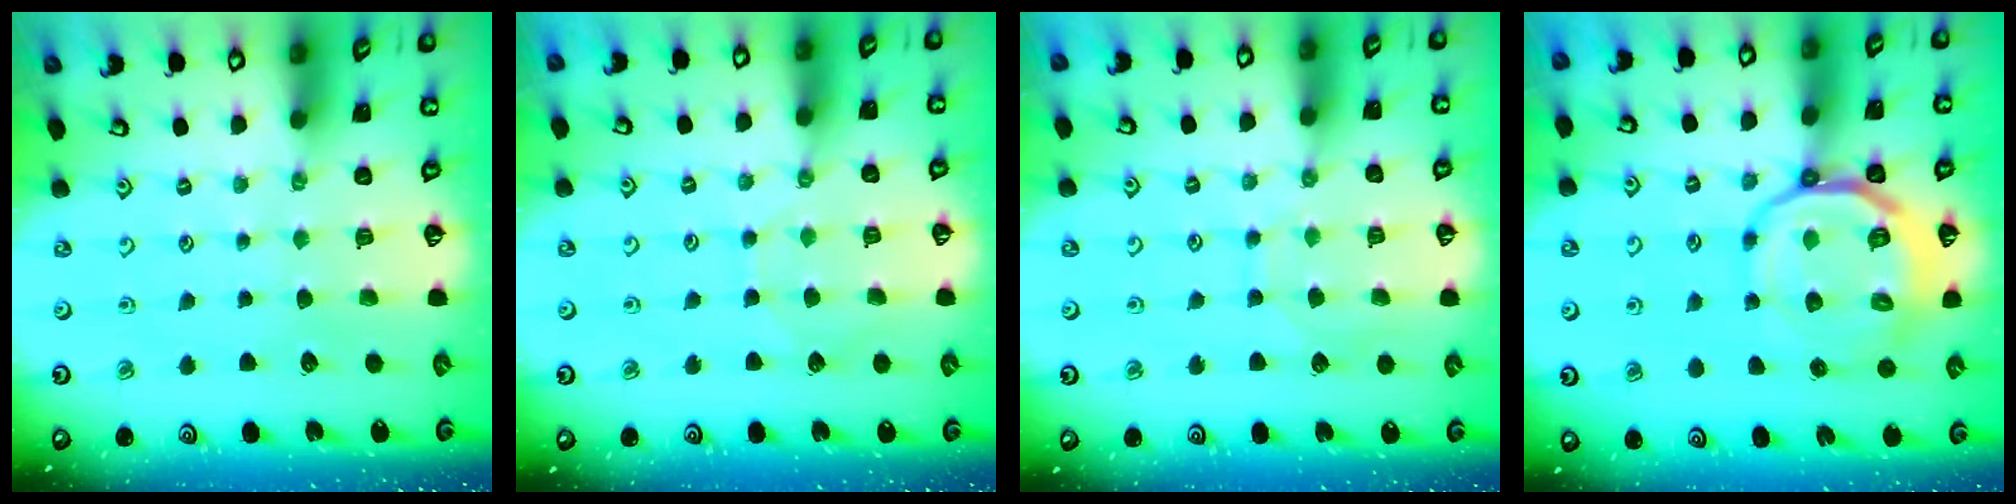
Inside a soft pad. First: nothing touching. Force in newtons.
{"total": 5.2, "press": 5.1, "slide": 0.6}
{"total": 7.8, "press": 7.7, "slide": 0.6}
{"total": 13.9, "press": 13.7, "slide": 2.6}